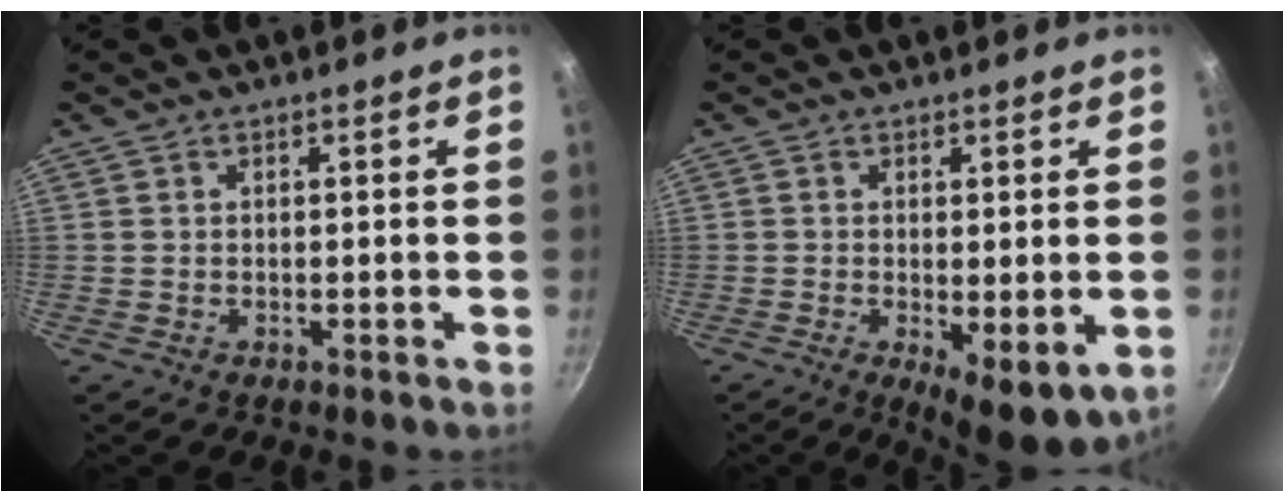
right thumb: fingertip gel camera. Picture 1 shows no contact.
{"total": 7.8, "force": [-1.6, 2.8, 7.1], "torque": [-0.091, -0.015, -0.011]}